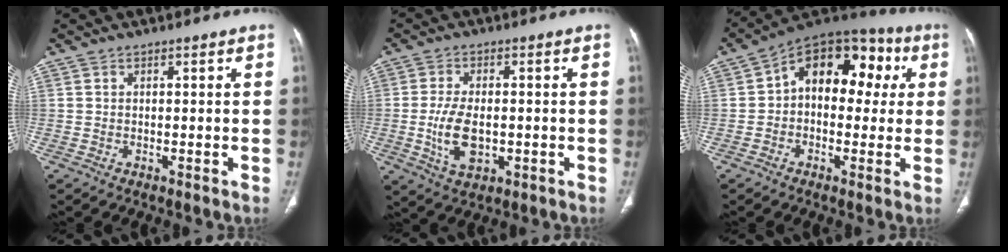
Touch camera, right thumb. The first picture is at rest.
{"total": 8.2, "force": [-1.3, 4.5, 6.7], "torque": [-0.127, -0.004, -0.016]}
{"total": 16.4, "force": [2.8, 10.7, 12.1], "torque": [-0.115, 0.044, 0.029]}